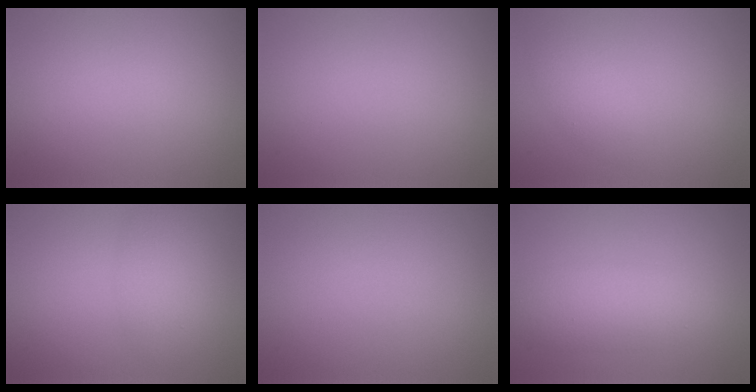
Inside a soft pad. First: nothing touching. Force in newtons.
{"total": 0.0}
{"total": 2.0, "press": 2.0, "slide": 0.2}
{"total": 2.8, "press": 2.8, "slide": 0.1}
{"total": 0.0}
{"total": 4.0, "press": 4.0, "slide": 0.1}